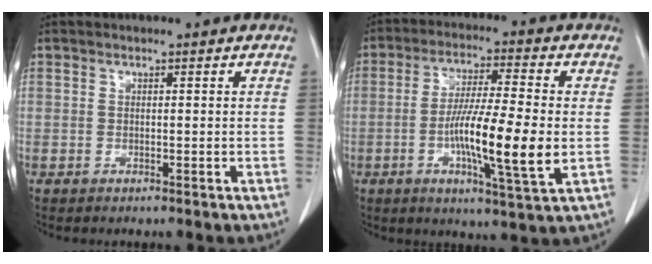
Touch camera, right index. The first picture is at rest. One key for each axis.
{"total": 13.1, "fx": -2.3, "fy": 0.6, "fz": 12.9, "tx": -0.229, "ty": -0.013, "tz": -0.046}